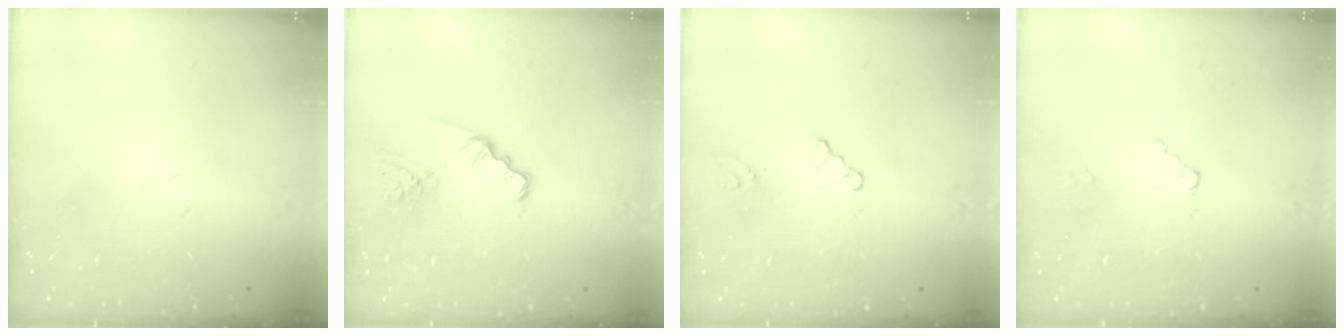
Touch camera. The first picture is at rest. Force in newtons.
{"total": 1.9, "press": 1.9, "slide": 0.3}
{"total": 0.8, "press": 0.8, "slide": 0.1}
{"total": 2.3, "press": 2.3, "slide": 0.4}